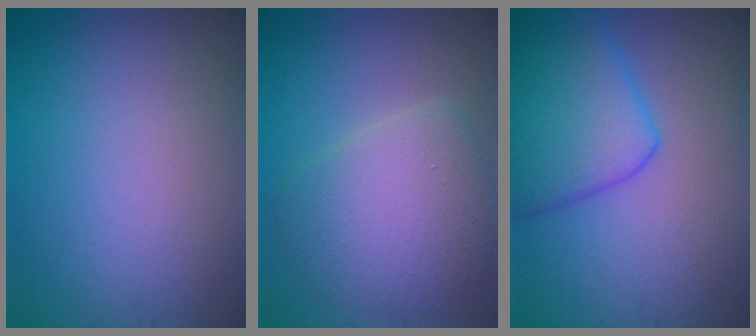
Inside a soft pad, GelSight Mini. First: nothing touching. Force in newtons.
{"total": 5.6, "press": 5.6, "slide": 0.7}
{"total": 6.5, "press": 6.5, "slide": 0.3}